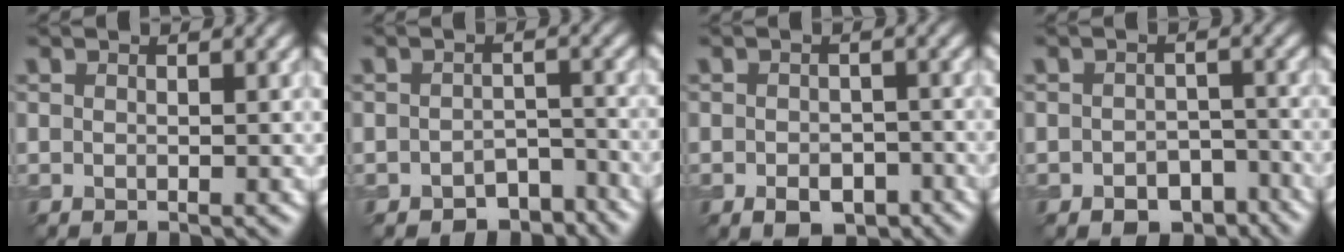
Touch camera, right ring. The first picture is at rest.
{"total": 3.5, "force": [-2.8, 1.8, 1.2], "torque": [-0.008, -0.002, -0.036]}
{"total": 3.5, "force": [-1.8, 2.2, 2.1], "torque": [-0.026, -0.006, -0.029]}
{"total": 4.0, "force": [-2.5, 2.5, 1.8], "torque": [-0.018, -0.005, -0.036]}